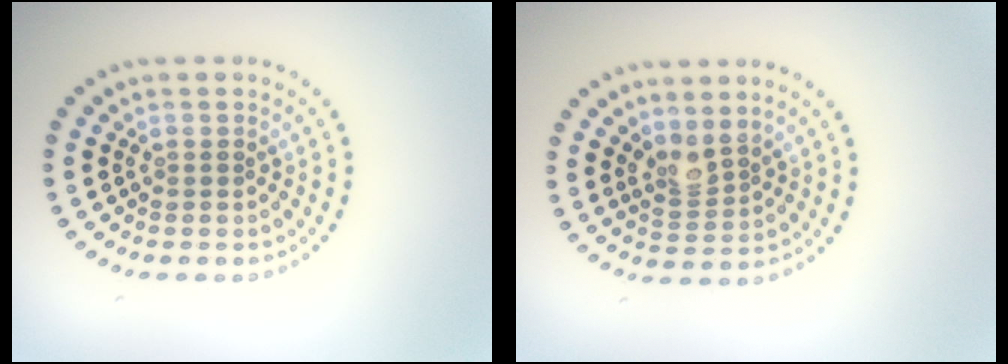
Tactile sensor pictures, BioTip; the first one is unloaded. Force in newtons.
{"total": 2.2, "press": 1.6, "slide": 1.5}